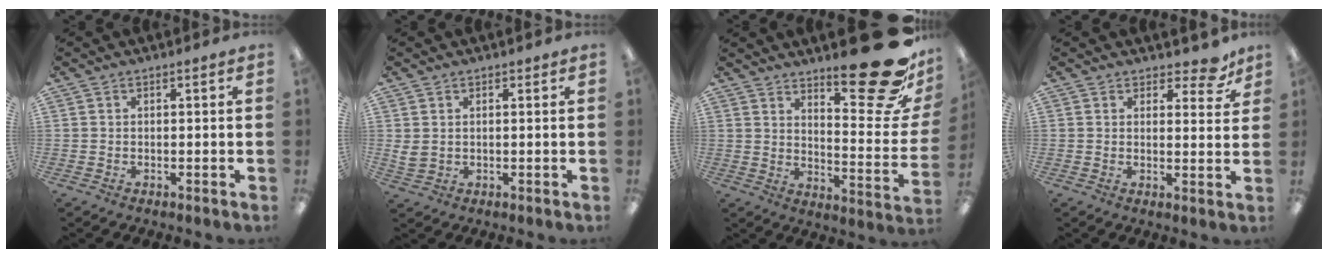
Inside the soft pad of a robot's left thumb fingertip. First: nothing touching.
{"total": 3.1, "force": [1.2, 2.6, 1.2], "torque": [-0.016, 0.001, 0.022]}
{"total": 22.6, "force": [15.4, 6.9, 15.1], "torque": [-0.187, -0.117, 0.246]}
{"total": 6.1, "force": [4.6, 2.9, 2.7], "torque": [-0.026, -0.027, 0.078]}